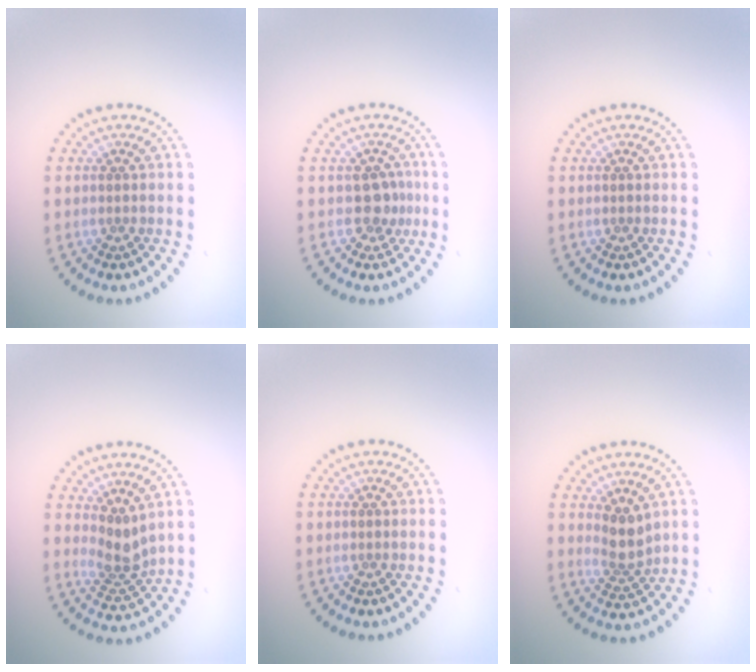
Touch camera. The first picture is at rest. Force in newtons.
{"total": 2.0, "press": 1.6, "slide": 1.2}
{"total": 0.0}
{"total": 2.8, "press": 2.1, "slide": 1.9}
{"total": 0.0}
{"total": 2.5, "press": 2.0, "slide": 1.4}